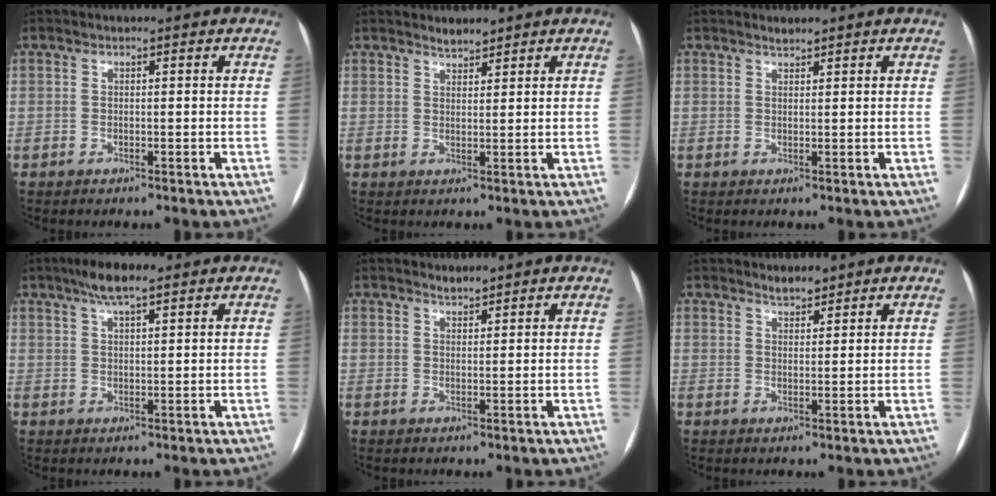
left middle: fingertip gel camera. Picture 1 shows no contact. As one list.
[{"total": 1.7, "force": [1.7, 0.3, 0.2], "torque": [-0.011, 0.000, 0.031]}, {"total": 0.9, "force": [0.9, 0.1, 0.1], "torque": [-0.010, 0.000, 0.017]}, {"total": 5.4, "force": [3.7, 1.0, 3.8], "torque": [-0.075, 0.015, 0.064]}, {"total": 1.3, "force": [1.3, 0.1, 0.1], "torque": [-0.009, 0.000, 0.026]}, {"total": 2.1, "force": [2.0, 0.5, 0.5], "torque": [-0.013, -0.001, 0.035]}]